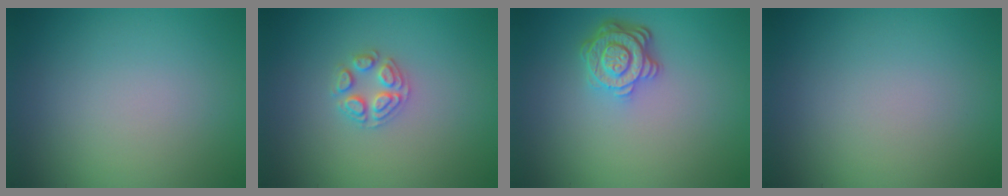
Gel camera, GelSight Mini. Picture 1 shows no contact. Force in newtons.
{"total": 2.5, "press": 2.5, "slide": 0.3}
{"total": 4.0, "press": 3.2, "slide": 2.4}
{"total": 0.0}